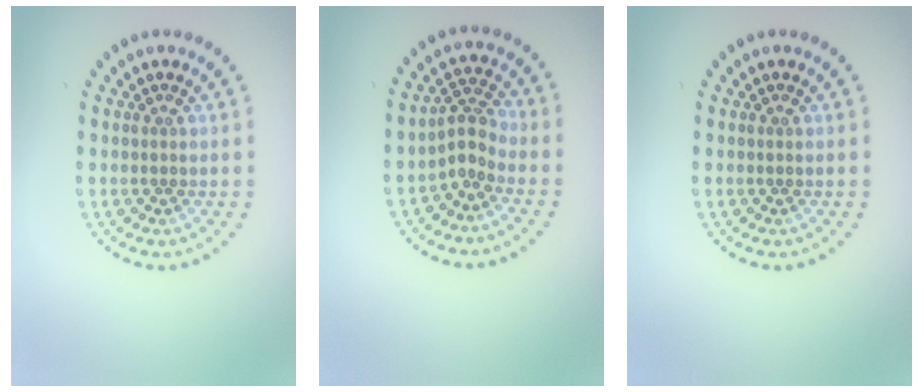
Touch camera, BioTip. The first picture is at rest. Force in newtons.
{"total": 2.3, "press": 1.5, "slide": 1.7}
{"total": 0.0}